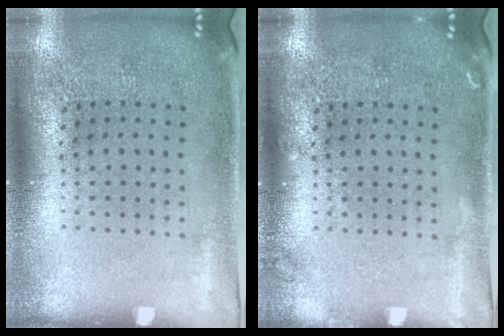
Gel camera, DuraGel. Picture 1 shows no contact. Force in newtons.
{"total": 0.7, "press": 0.7, "slide": 0.2}